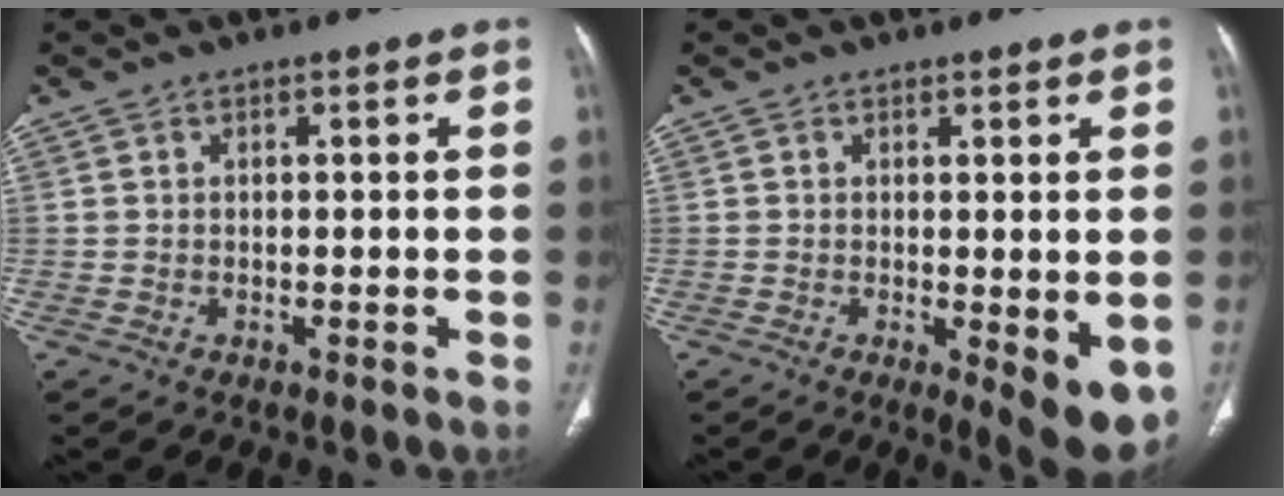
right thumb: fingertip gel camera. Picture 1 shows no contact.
{"total": 7.6, "force": [-1.4, 2.4, 7.0], "torque": [-0.092, -0.022, -0.016]}